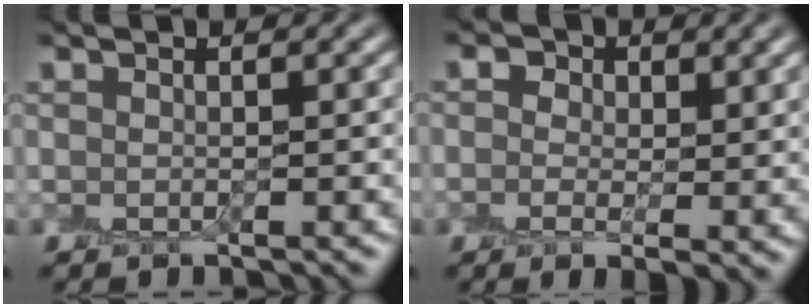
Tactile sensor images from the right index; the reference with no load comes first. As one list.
[{"total": 4.0, "force": [0.6, 2.5, 3.0], "torque": [-0.042, -0.001, 0.005]}]